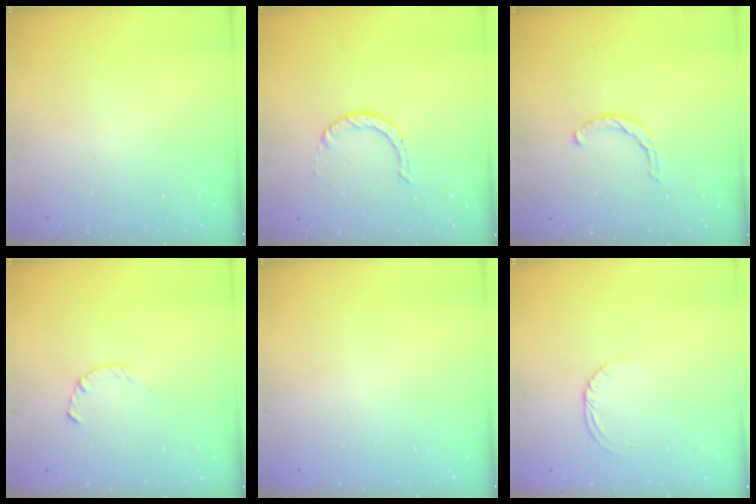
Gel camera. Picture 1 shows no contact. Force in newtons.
{"total": 0.8, "press": 0.8, "slide": 0.1}
{"total": 3.5, "press": 3.5, "slide": 0.5}
{"total": 2.4, "press": 2.3, "slide": 0.4}
{"total": 2.5, "press": 2.5, "slide": 0.2}
{"total": 3.2, "press": 3.2, "slide": 0.3}